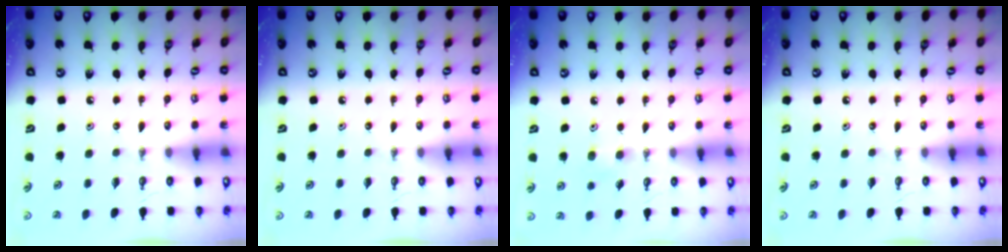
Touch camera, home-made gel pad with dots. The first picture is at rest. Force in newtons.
{"total": 0.0}
{"total": 4.6, "press": 4.6, "slide": 0.6}
{"total": 0.0}